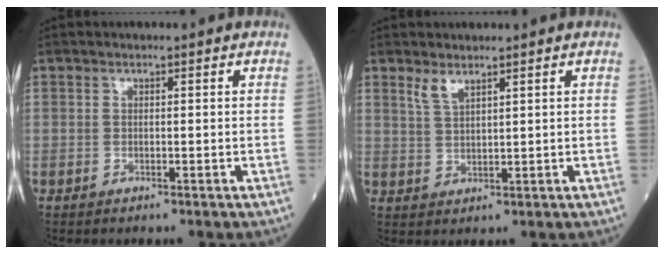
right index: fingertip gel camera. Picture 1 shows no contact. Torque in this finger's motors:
{"motor_torque": [0.22, 0.23, 0.01, 0.04]}